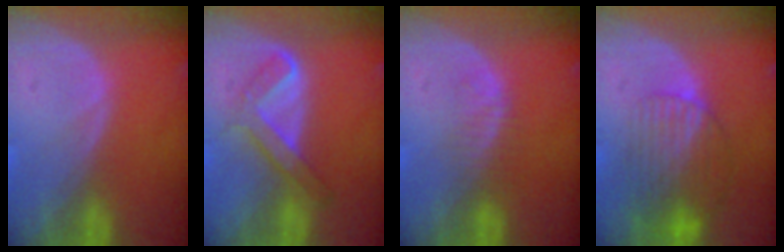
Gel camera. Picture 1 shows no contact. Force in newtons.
{"total": 5.3, "press": 5.1, "slide": 1.5}
{"total": 2.3, "press": 2.3, "slide": 0.3}
{"total": 8.2, "press": 7.4, "slide": 3.5}